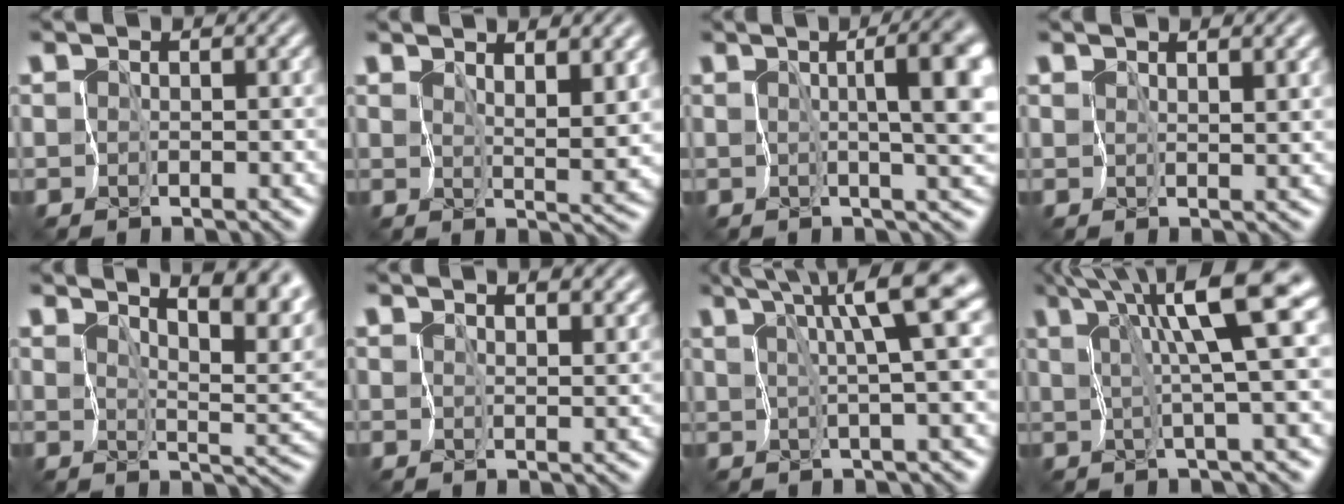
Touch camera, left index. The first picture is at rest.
{"total": 4.0, "force": [2.7, 0.9, 2.8], "torque": [-0.053, -0.008, 0.057]}
{"total": 7.9, "force": [0.9, 1.8, 7.6], "torque": [-0.095, 0.011, 0.013]}
{"total": 2.2, "force": [1.8, 0.4, 1.2], "torque": [-0.024, 0.001, 0.034]}
{"total": 7.5, "force": [5.5, 1.5, 4.8], "torque": [-0.075, 0.013, 0.079]}
{"total": 4.9, "force": [3.6, 1.9, 2.7], "torque": [-0.048, 0.010, 0.049]}
{"total": 6.0, "force": [3.1, 0.1, 5.2], "torque": [-0.084, 0.013, 0.054]}
{"total": 7.6, "force": [3.3, 0.5, 6.9], "torque": [-0.113, 0.012, 0.056]}